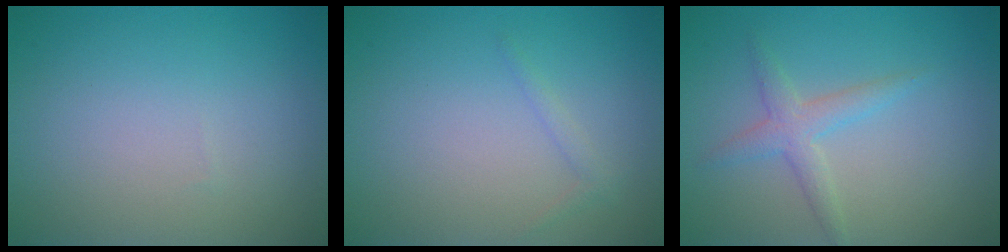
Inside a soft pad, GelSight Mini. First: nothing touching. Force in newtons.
{"total": 0.8, "press": 0.8, "slide": 0.1}
{"total": 2.2, "press": 2.2, "slide": 0.1}